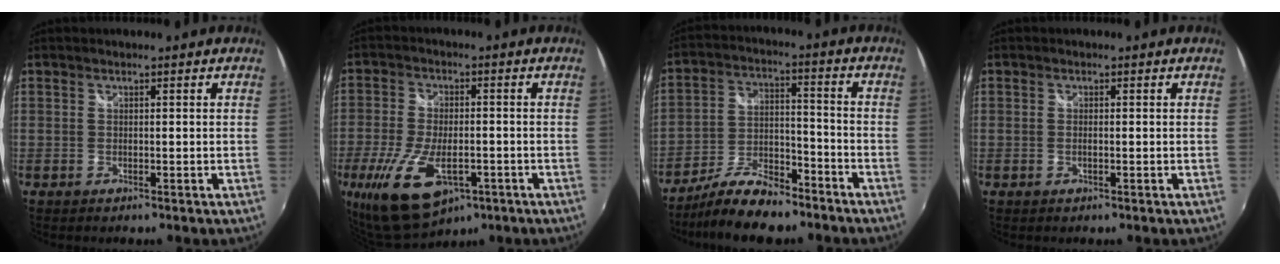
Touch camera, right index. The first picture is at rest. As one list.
[{"total": 15.1, "force": [-6.5, 7.2, 11.6], "torque": [-0.251, -0.042, -0.110]}, {"total": 12.8, "force": [-10.2, 4.3, 6.3], "torque": [-0.135, 0.002, -0.180]}, {"total": 0.8, "force": [-0.2, 0.1, 0.7], "torque": [-0.017, 0.000, -0.005]}]